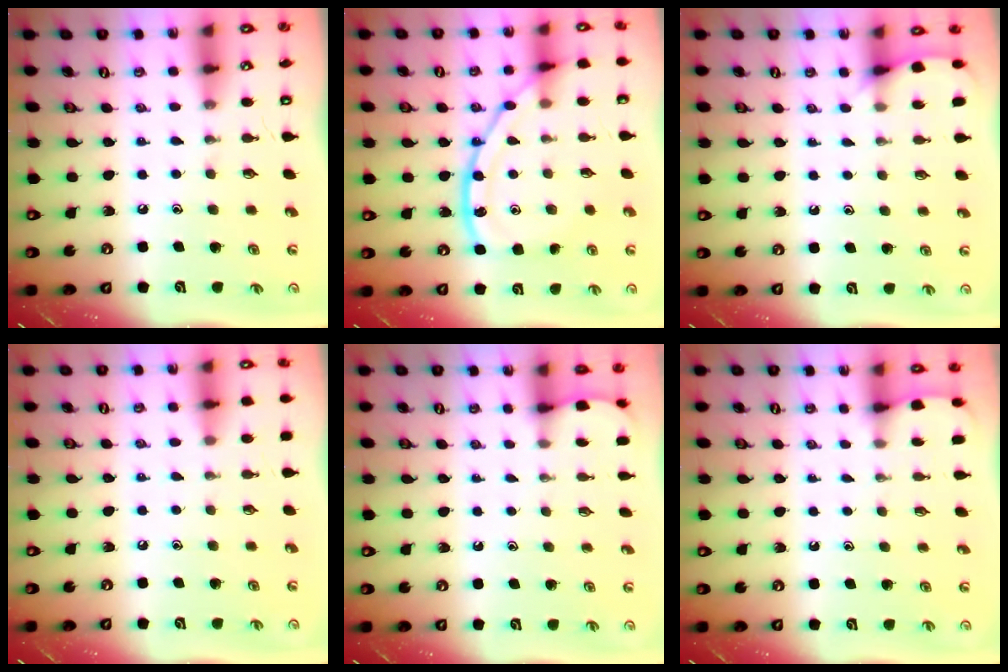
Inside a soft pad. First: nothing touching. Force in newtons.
{"total": 13.0, "press": 13.0, "slide": 0.3}
{"total": 4.5, "press": 4.5, "slide": 0.4}
{"total": 3.3, "press": 3.2, "slide": 0.5}
{"total": 1.7, "press": 1.6, "slide": 0.2}
{"total": 1.8, "press": 1.8, "slide": 0.2}